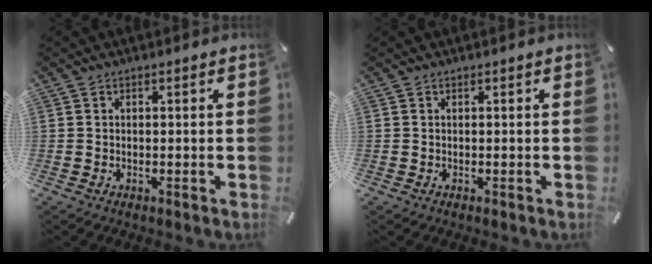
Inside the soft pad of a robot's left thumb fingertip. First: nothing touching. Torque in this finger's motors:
{"motor_torque": [-0.13, -0.13, 0.05, -0.06, 0.00]}